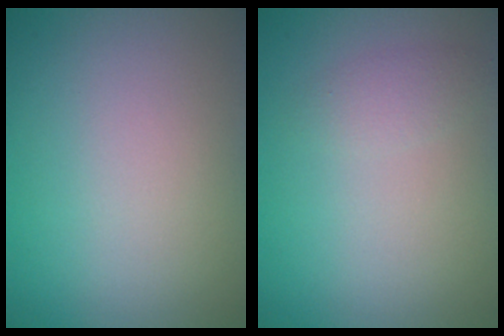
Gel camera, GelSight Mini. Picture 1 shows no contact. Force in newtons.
{"total": 1.2, "press": 1.2, "slide": 0.0}